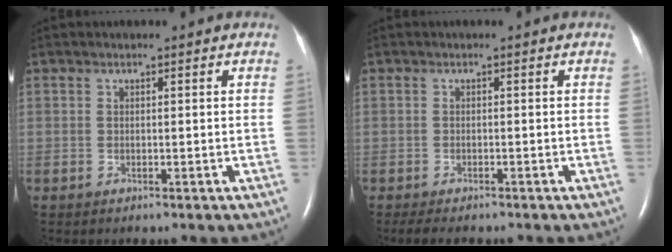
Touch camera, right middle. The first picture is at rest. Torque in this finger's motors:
{"motor_torque": [0.36, -0.20, 0.11, 0.04]}